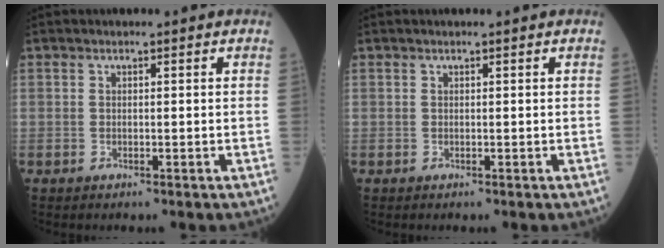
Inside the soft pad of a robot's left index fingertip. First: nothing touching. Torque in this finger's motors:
{"motor_torque": [0.00, 0.00, 0.00, 0.00]}